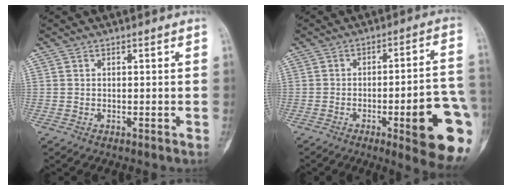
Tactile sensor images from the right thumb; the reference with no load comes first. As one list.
[{"total": 17.5, "force": [-5.7, 3.4, 16.1], "torque": [-0.161, 0.024, -0.064]}]